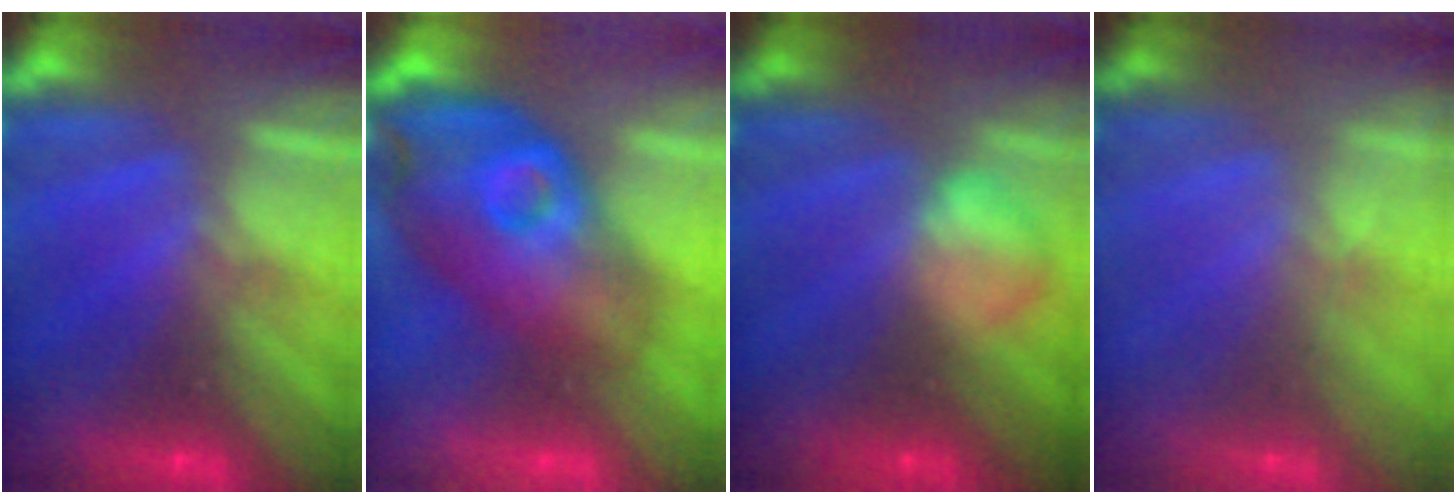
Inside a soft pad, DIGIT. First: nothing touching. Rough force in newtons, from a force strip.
{"total": 3.9}
{"total": 2.3}
{"total": 1.5}